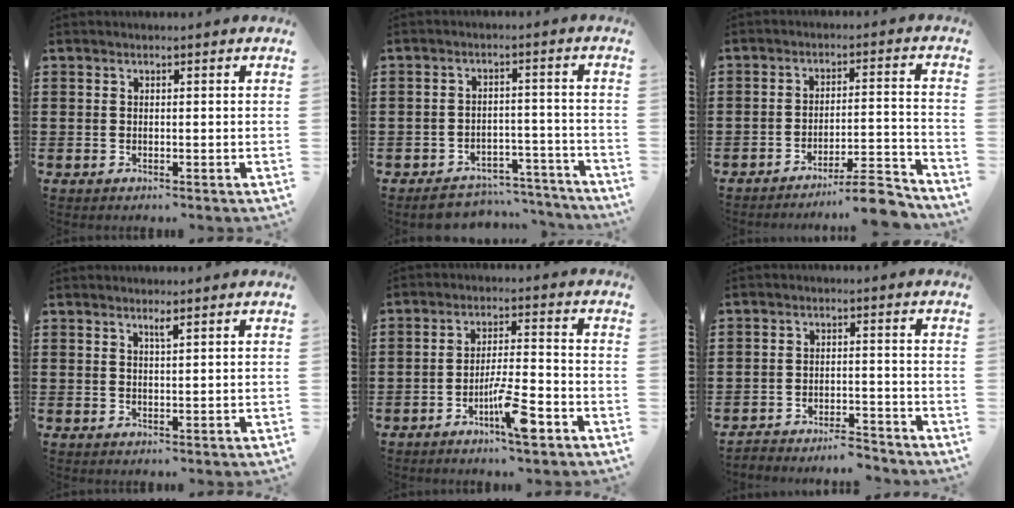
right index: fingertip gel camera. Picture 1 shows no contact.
{"total": 4.3, "force": [-4.1, 1.2, 0.6], "torque": [-0.014, 0.011, -0.084]}
{"total": 7.6, "force": [-6.8, 0.1, 3.4], "torque": [-0.047, 0.006, -0.128]}
{"total": 1.3, "force": [0.9, 0.1, 0.9], "torque": [-0.020, -0.001, 0.016]}
{"total": 7.5, "force": [-4.0, 1.2, 6.2], "torque": [-0.109, 0.002, -0.070]}
{"total": 4.2, "force": [-4.2, 0.2, -0.1], "torque": [-0.005, 0.001, -0.089]}